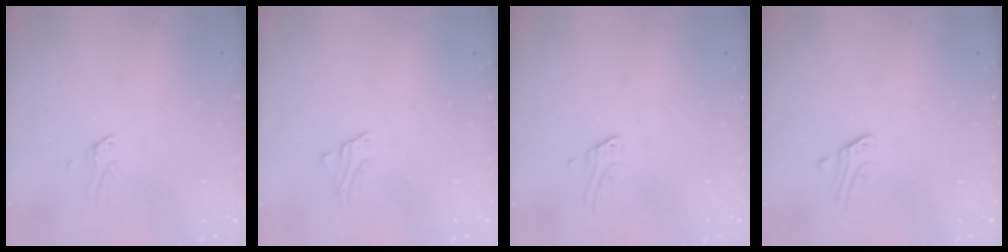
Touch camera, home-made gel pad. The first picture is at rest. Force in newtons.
{"total": 1.6, "press": 1.6, "slide": 0.2}
{"total": 2.4, "press": 2.4, "slide": 0.1}
{"total": 1.8, "press": 1.8, "slide": 0.1}